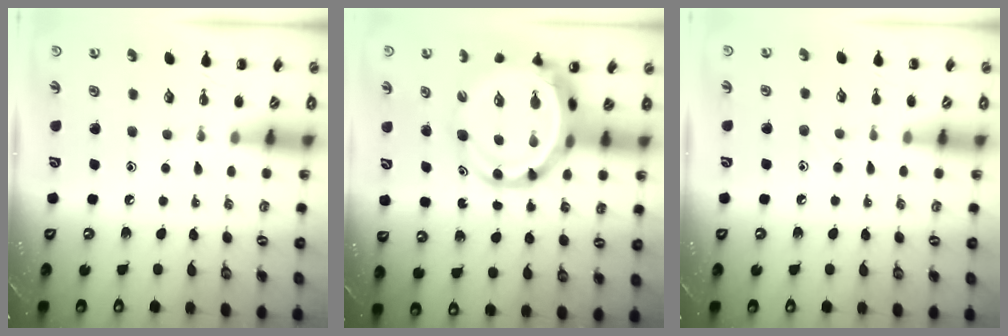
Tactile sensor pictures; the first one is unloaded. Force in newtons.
{"total": 10.7, "press": 10.2, "slide": 3.1}
{"total": 5.3, "press": 4.9, "slide": 2.0}